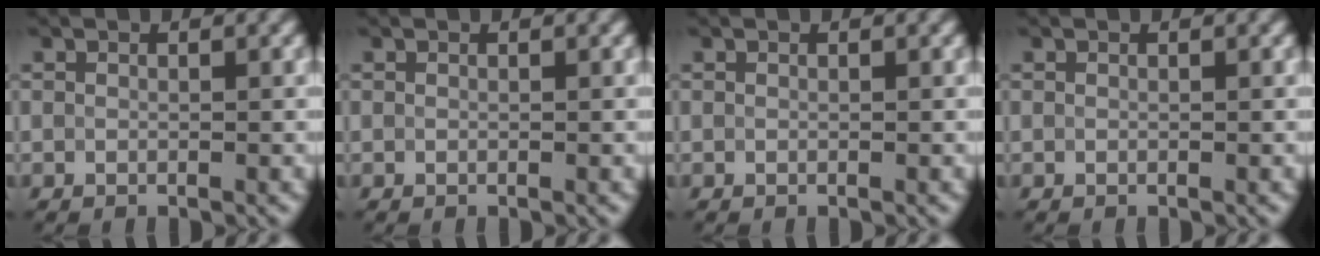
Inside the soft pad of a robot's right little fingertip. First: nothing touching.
{"total": 0.0}
{"total": 0.0}
{"total": 0.0}